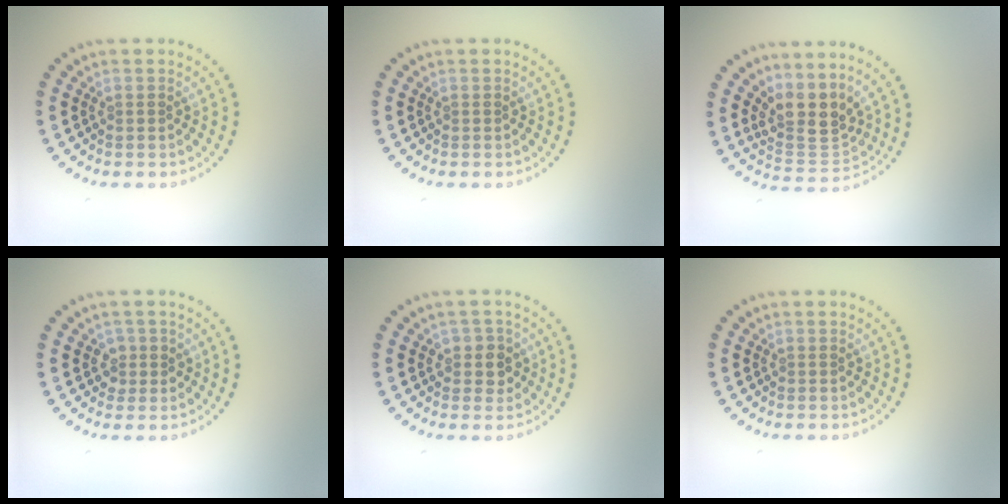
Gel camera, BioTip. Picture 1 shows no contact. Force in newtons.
{"total": 0.0}
{"total": 3.9, "press": 2.9, "slide": 2.5}
{"total": 1.3, "press": 1.2, "slide": 0.6}
{"total": 1.9, "press": 1.7, "slide": 0.8}
{"total": 0.0}